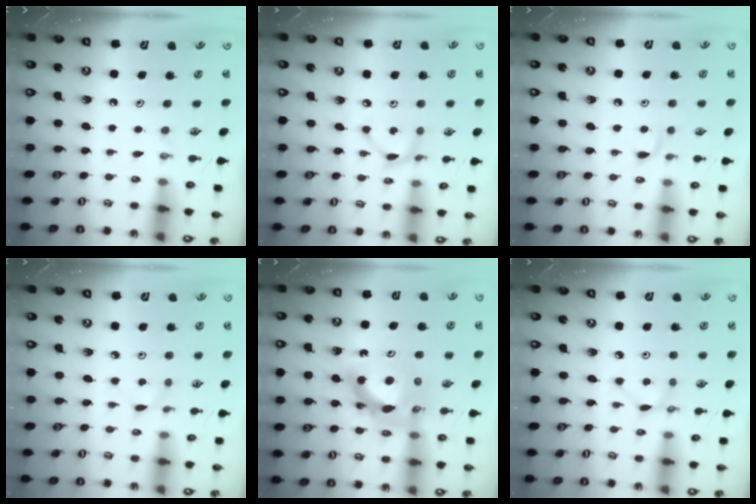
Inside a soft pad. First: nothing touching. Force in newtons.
{"total": 5.0, "press": 5.0, "slide": 0.2}
{"total": 4.2, "press": 4.2, "slide": 0.4}
{"total": 1.5, "press": 1.4, "slide": 0.2}
{"total": 11.4, "press": 11.4, "slide": 1.3}
{"total": 2.4, "press": 2.4, "slide": 0.2}